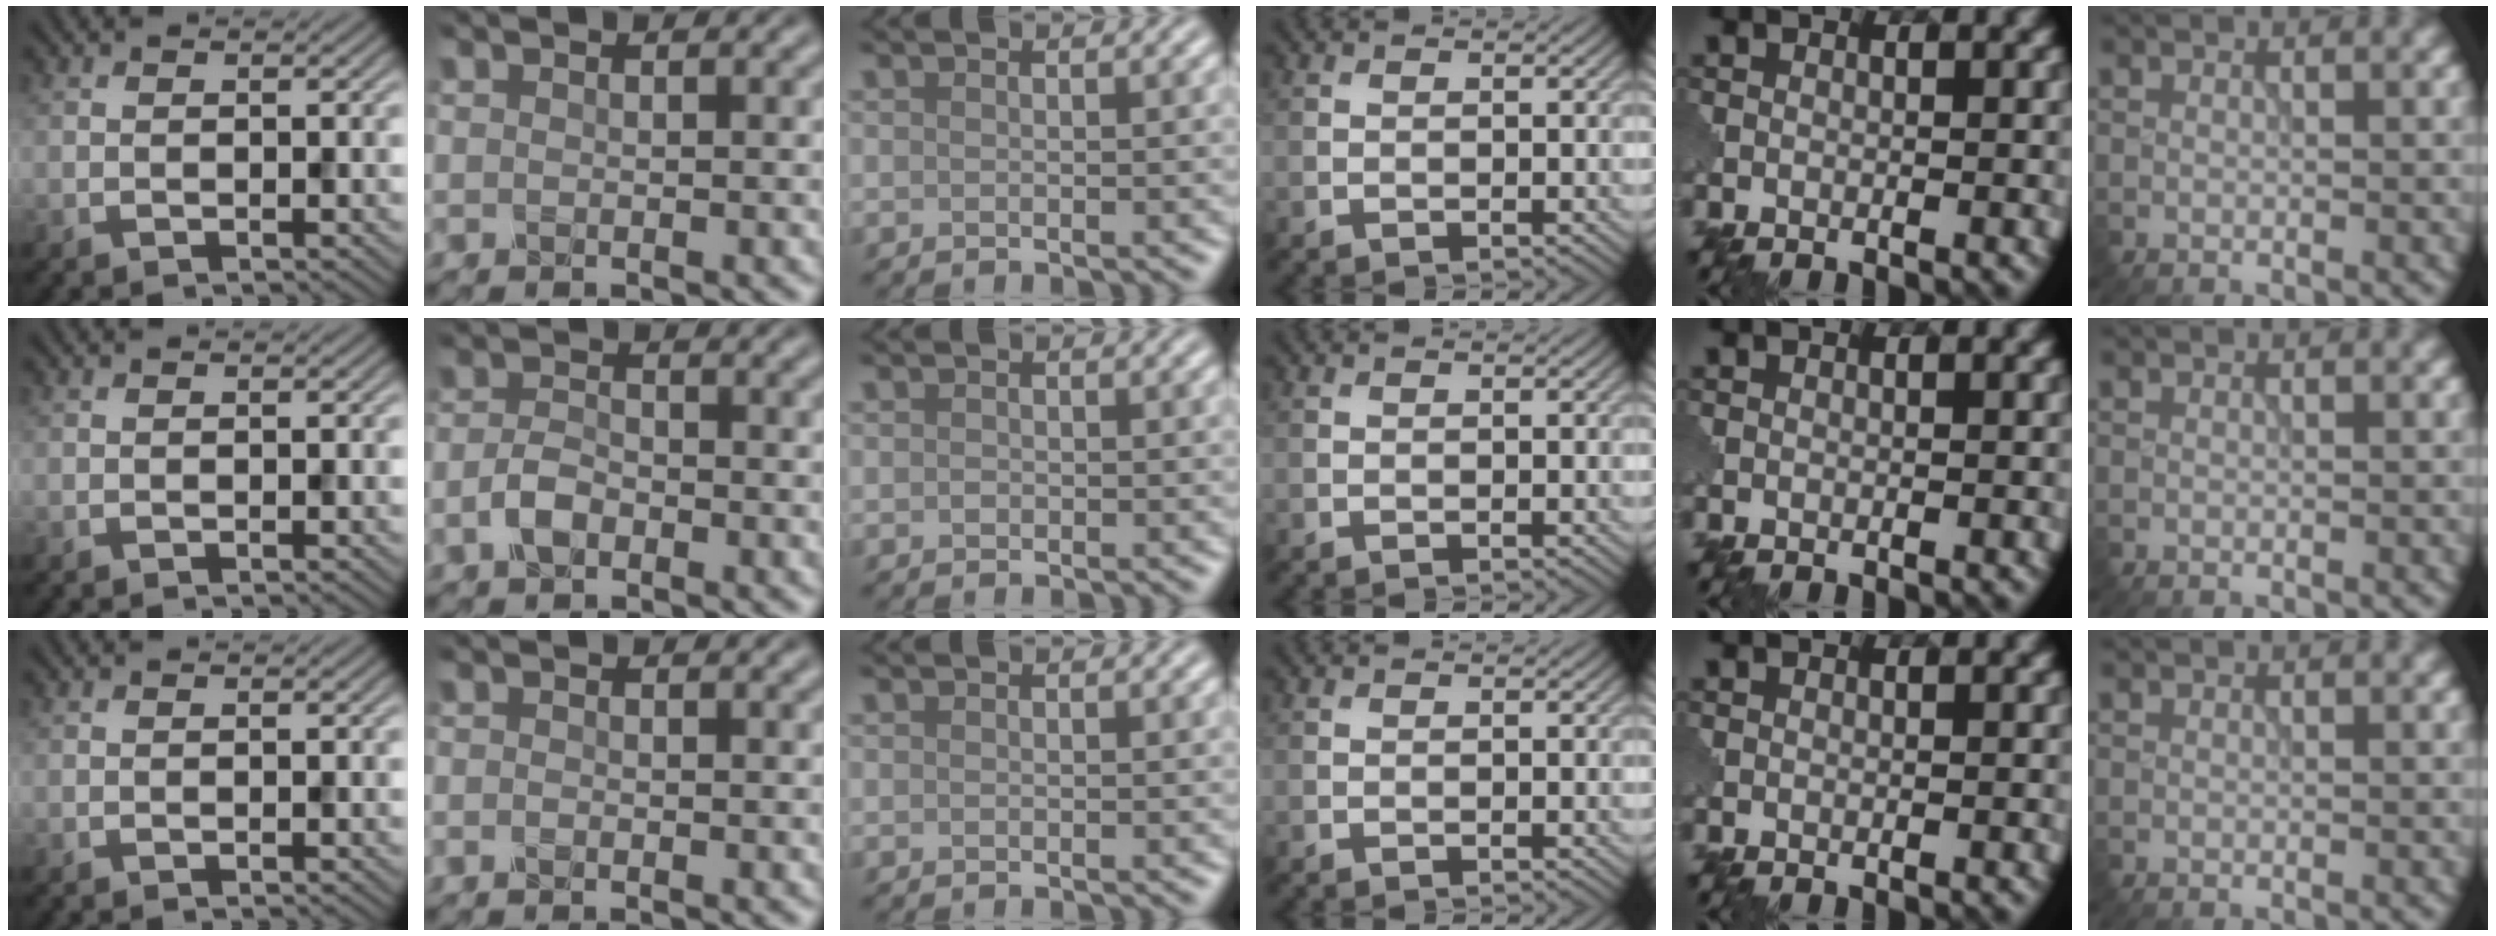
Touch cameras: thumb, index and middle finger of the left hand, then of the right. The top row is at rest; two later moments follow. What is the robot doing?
{"motion": "close", "object": "eyeshadow palette"}